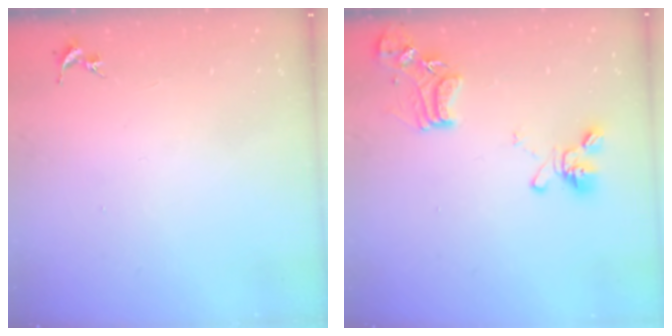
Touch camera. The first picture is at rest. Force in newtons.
{"total": 16.0, "press": 15.8, "slide": 1.9}